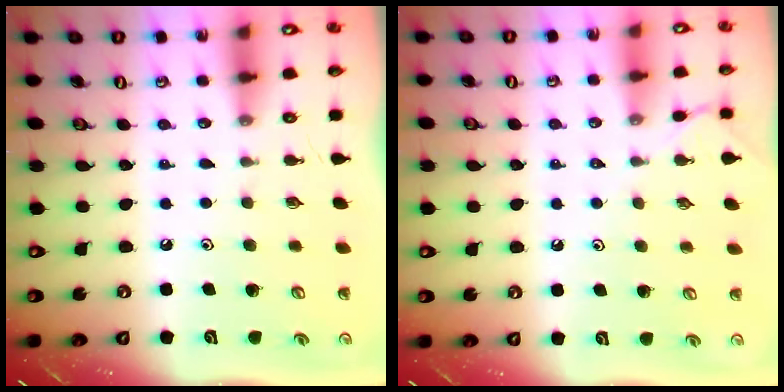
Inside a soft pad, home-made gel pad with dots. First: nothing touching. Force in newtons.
{"total": 3.2, "press": 3.2, "slide": 0.3}